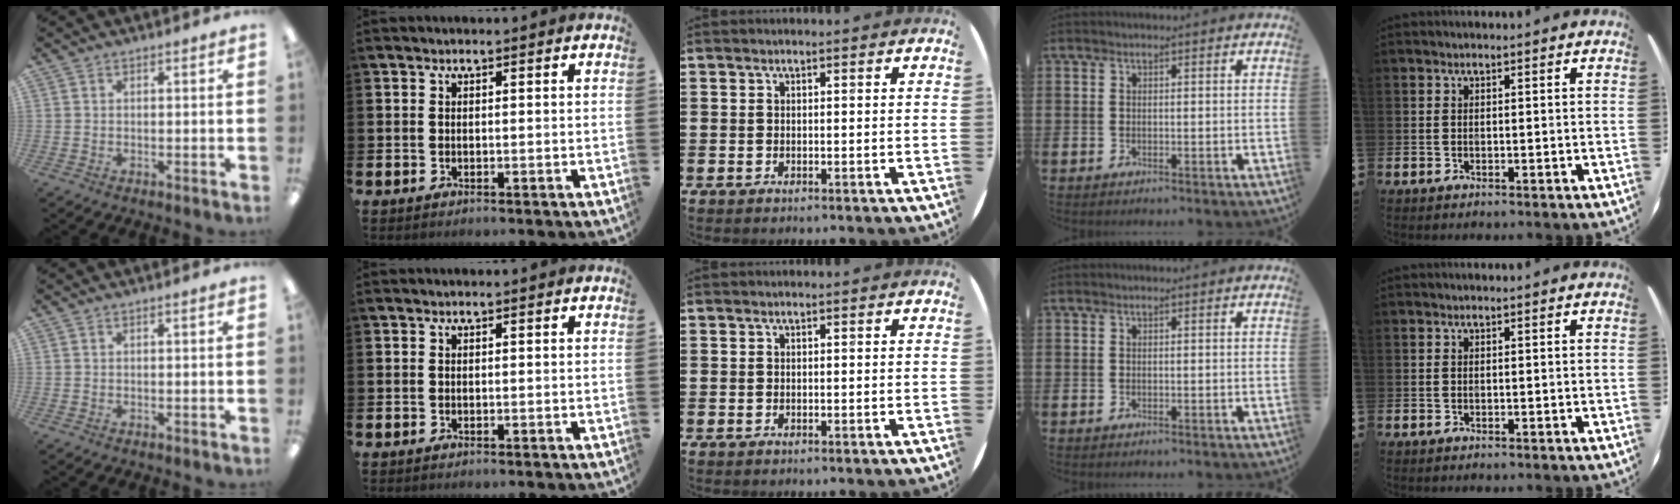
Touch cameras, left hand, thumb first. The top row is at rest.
{}